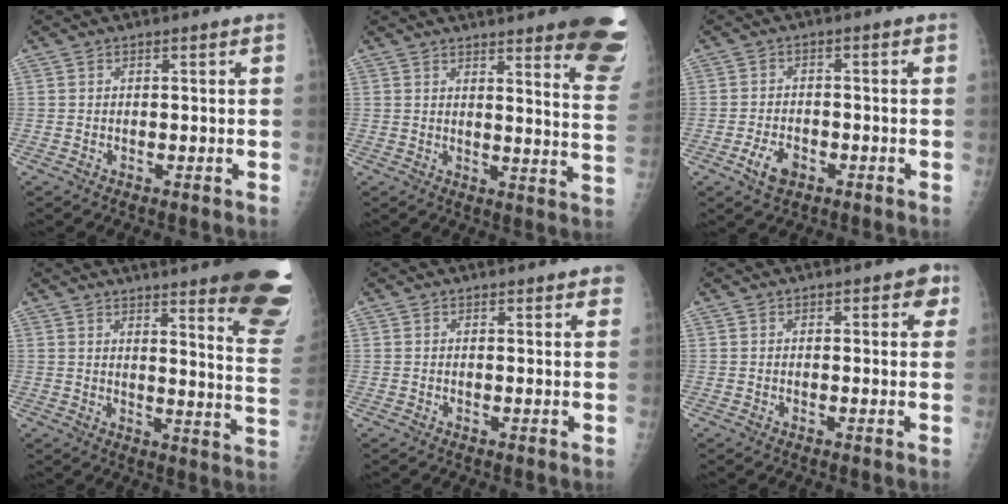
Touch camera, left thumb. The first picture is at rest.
{"total": 20.4, "force": [15.3, 3.0, 13.2], "torque": [-0.136, -0.101, 0.167]}
{"total": 4.7, "force": [-2.4, 2.9, 2.8], "torque": [-0.048, 0.012, -0.042]}
{"total": 22.6, "force": [16.5, 2.9, 15.2], "torque": [-0.155, -0.116, 0.192]}
{"total": 2.8, "force": [2.3, 0.9, 1.3], "torque": [0.003, 0.000, 0.021]}
{"total": 3.3, "force": [1.6, 1.8, 2.3], "torque": [-0.003, -0.001, 0.012]}